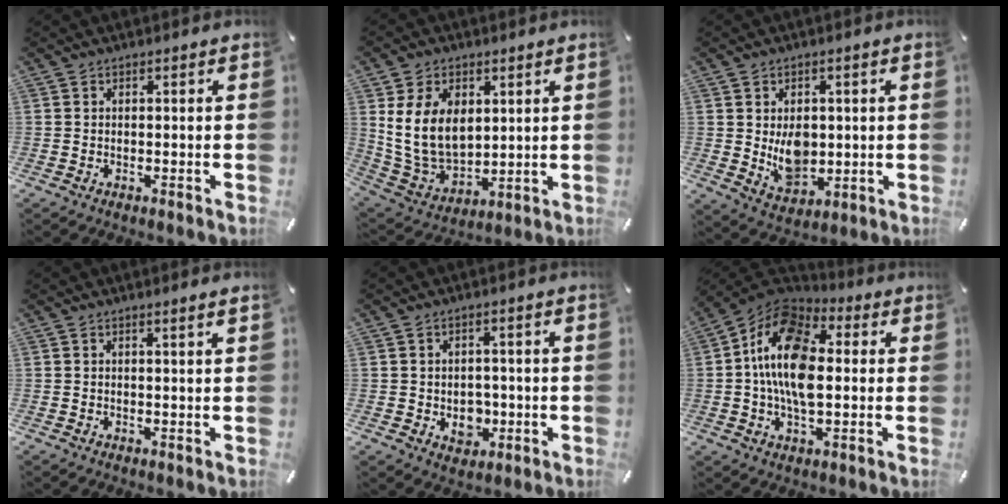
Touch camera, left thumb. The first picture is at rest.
{"total": 13.3, "force": [3.8, 9.9, 7.9], "torque": [-0.175, -0.010, 0.072]}
{"total": 8.5, "force": [0.6, 6.8, 5.2], "torque": [-0.066, -0.008, 0.011]}
{"total": 1.2, "force": [0.7, -0.2, 0.9], "torque": [-0.016, -0.002, 0.013]}
{"total": 5.8, "force": [-0.8, 5.0, 2.9], "torque": [-0.020, 0.000, -0.013]}
{"total": 16.1, "force": [0.3, 10.1, 12.5], "torque": [-0.248, 0.003, -0.001]}